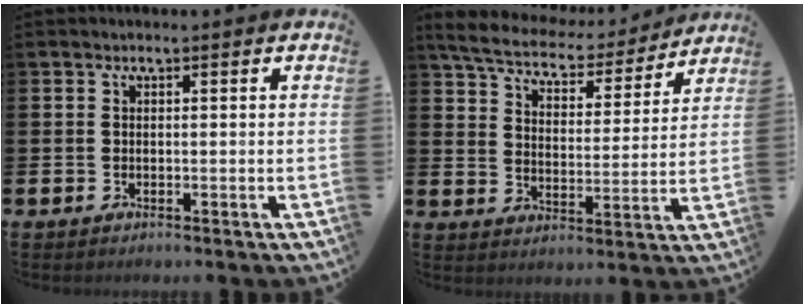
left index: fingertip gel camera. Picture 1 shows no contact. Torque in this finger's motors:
{"motor_torque": [1.13, -1.01, 0.59, 0.14]}